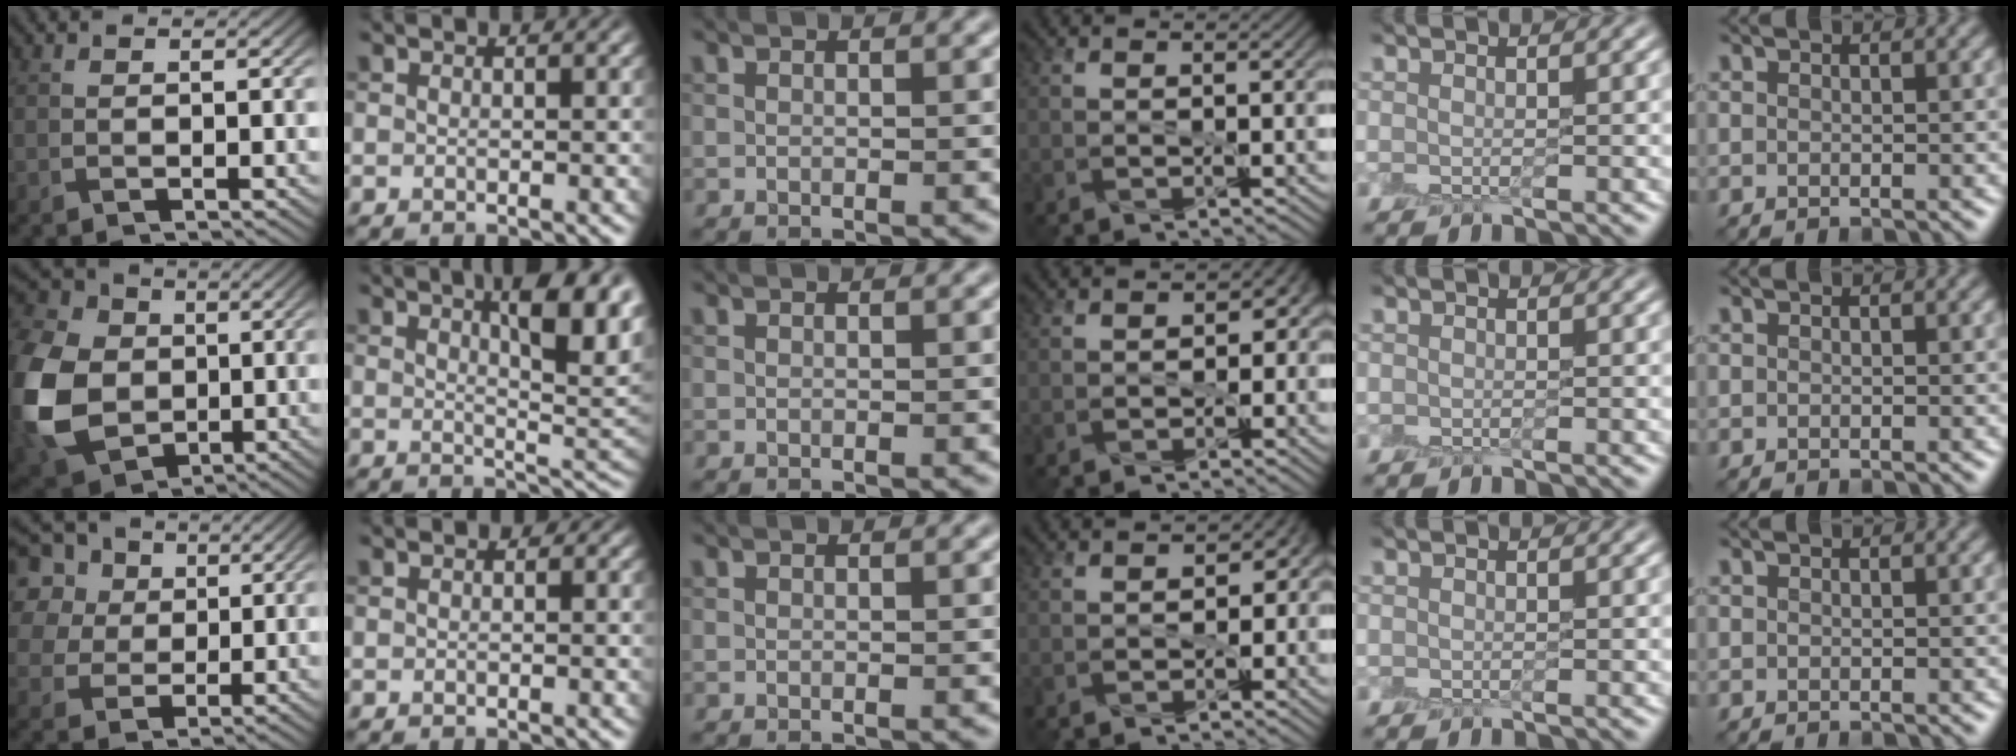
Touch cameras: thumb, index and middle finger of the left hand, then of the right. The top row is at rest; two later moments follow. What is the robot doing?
{"motion": "peel", "object": "lint roller sheet"}